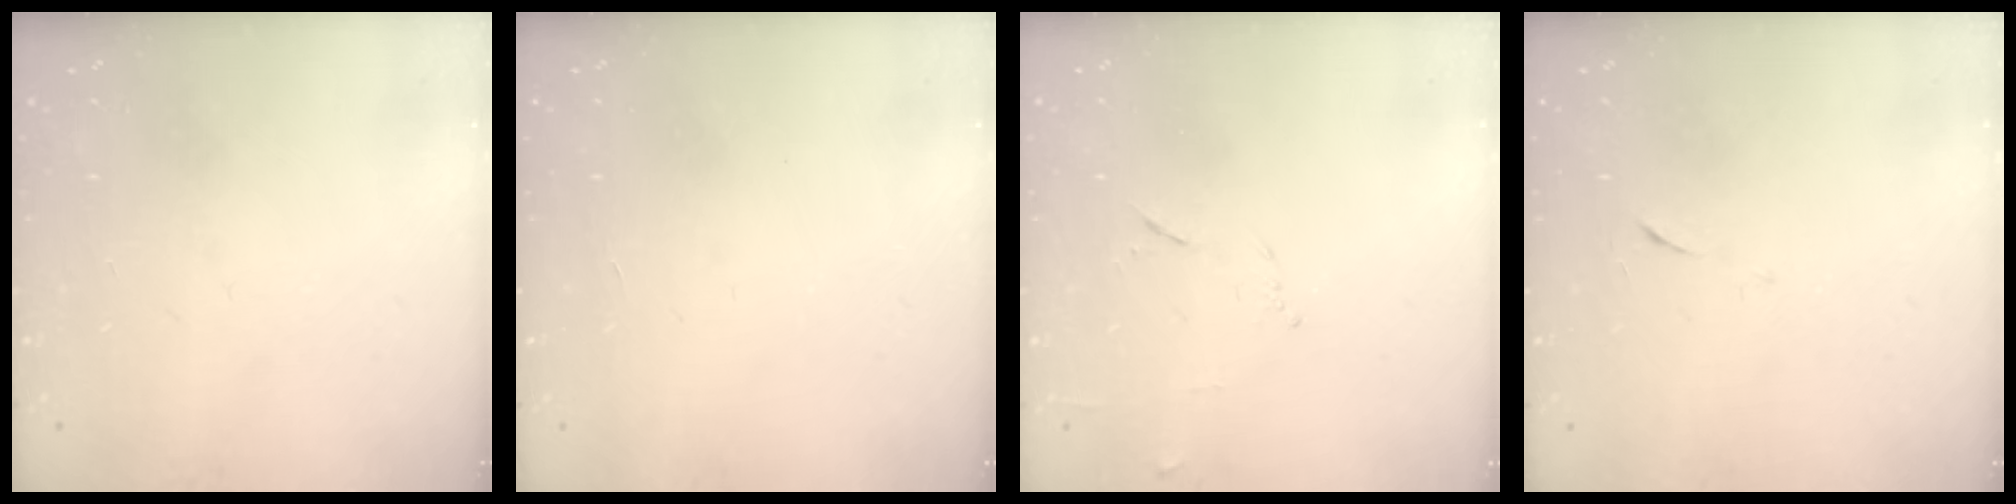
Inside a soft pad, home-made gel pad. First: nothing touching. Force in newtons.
{"total": 1.6, "press": 1.6, "slide": 0.1}
{"total": 5.9, "press": 5.8, "slide": 1.1}
{"total": 6.2, "press": 6.1, "slide": 0.7}